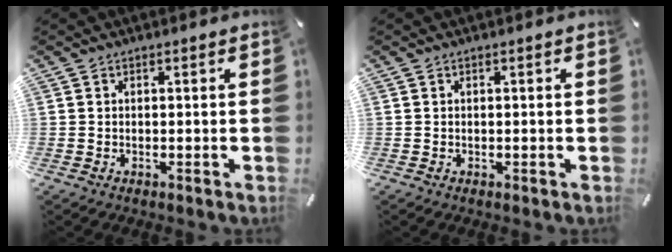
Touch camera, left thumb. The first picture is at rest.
{"total": 0.0}